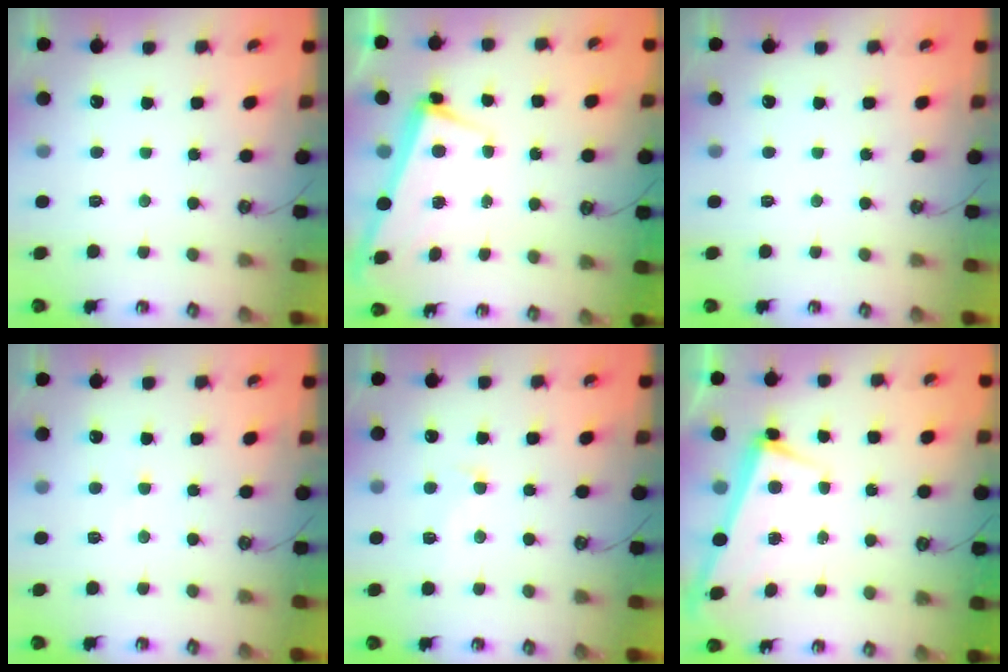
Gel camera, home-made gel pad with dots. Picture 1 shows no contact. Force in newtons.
{"total": 2.6, "press": 2.5, "slide": 0.6}
{"total": 0.0}
{"total": 2.2, "press": 2.1, "slide": 0.3}
{"total": 1.8, "press": 1.5, "slide": 0.9}
{"total": 2.9, "press": 2.9, "slide": 0.4}